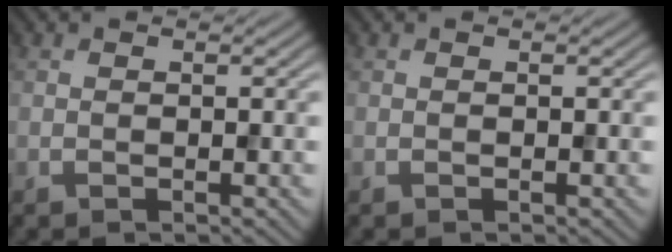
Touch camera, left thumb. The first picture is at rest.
{"total": 0.0}